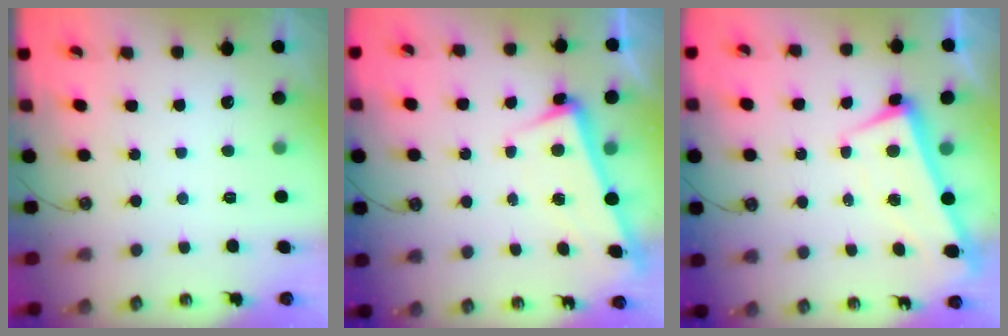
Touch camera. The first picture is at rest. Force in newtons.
{"total": 2.3, "press": 2.2, "slide": 0.7}
{"total": 1.8, "press": 0.8, "slide": 1.6}